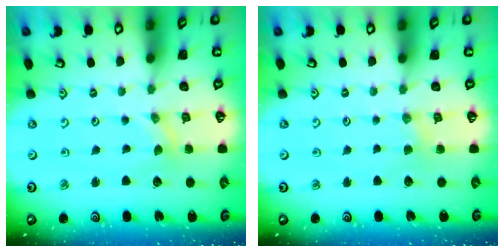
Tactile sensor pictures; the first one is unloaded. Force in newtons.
{"total": 1.8, "press": 1.7, "slide": 0.2}